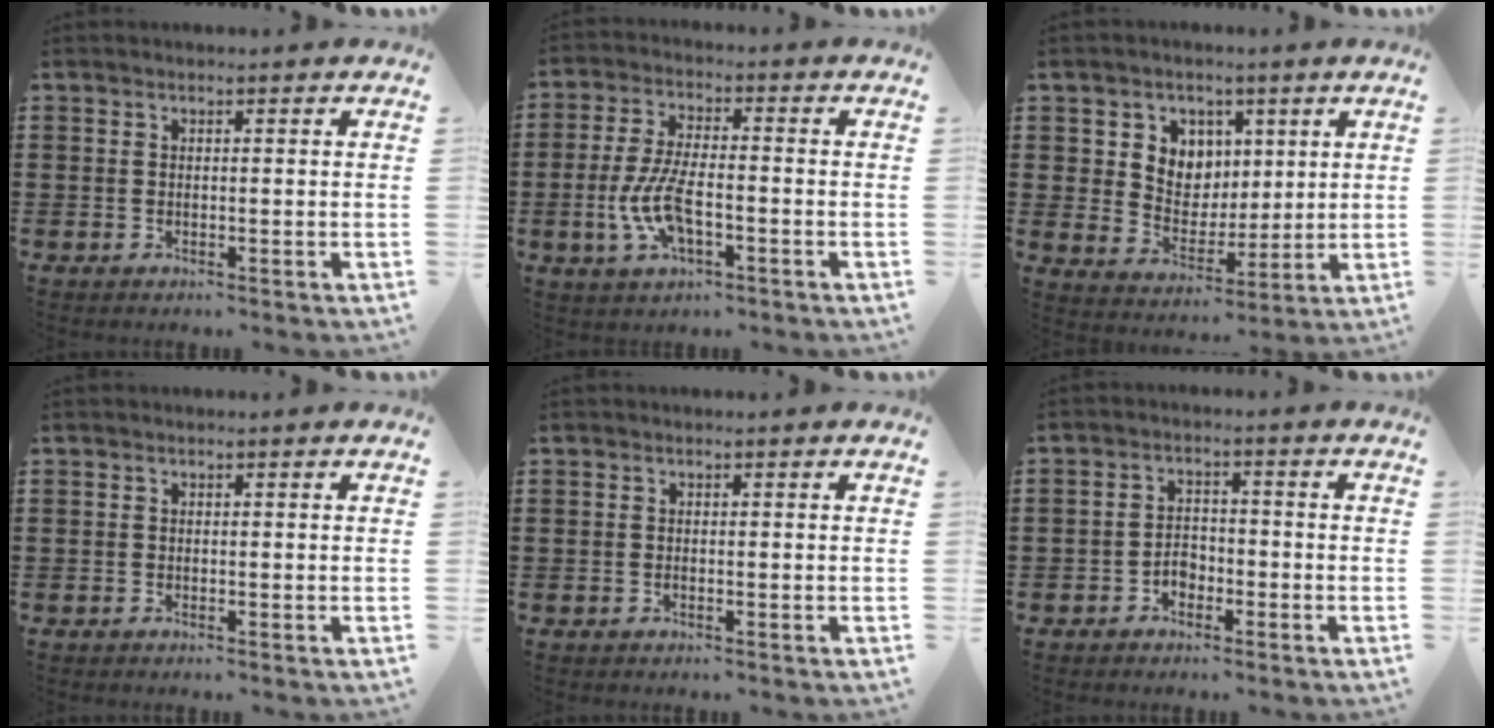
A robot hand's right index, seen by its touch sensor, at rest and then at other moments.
{"total": 7.9, "force": [-2.3, 3.1, 6.9], "torque": [-0.157, -0.008, -0.047]}
{"total": 5.9, "force": [2.4, 5.3, 0.6], "torque": [-0.040, -0.001, 0.040]}
{"total": 0.0}
{"total": 0.0}
{"total": 2.6, "force": [-1.6, 1.8, 1.1], "torque": [-0.025, 0.003, -0.034]}